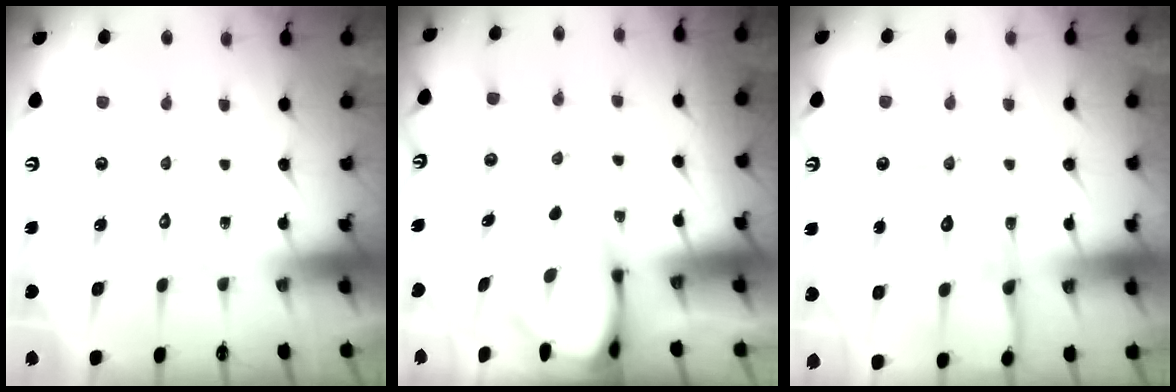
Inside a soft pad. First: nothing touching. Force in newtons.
{"total": 3.3, "press": 3.3, "slide": 0.3}
{"total": 14.6, "press": 14.5, "slide": 1.3}